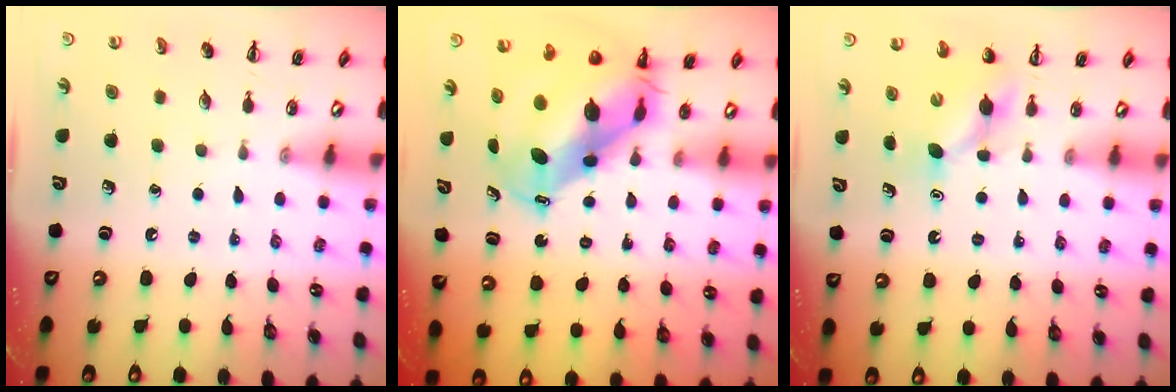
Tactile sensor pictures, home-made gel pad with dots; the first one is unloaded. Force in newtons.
{"total": 9.7, "press": 9.3, "slide": 2.8}
{"total": 4.3, "press": 4.1, "slide": 1.2}